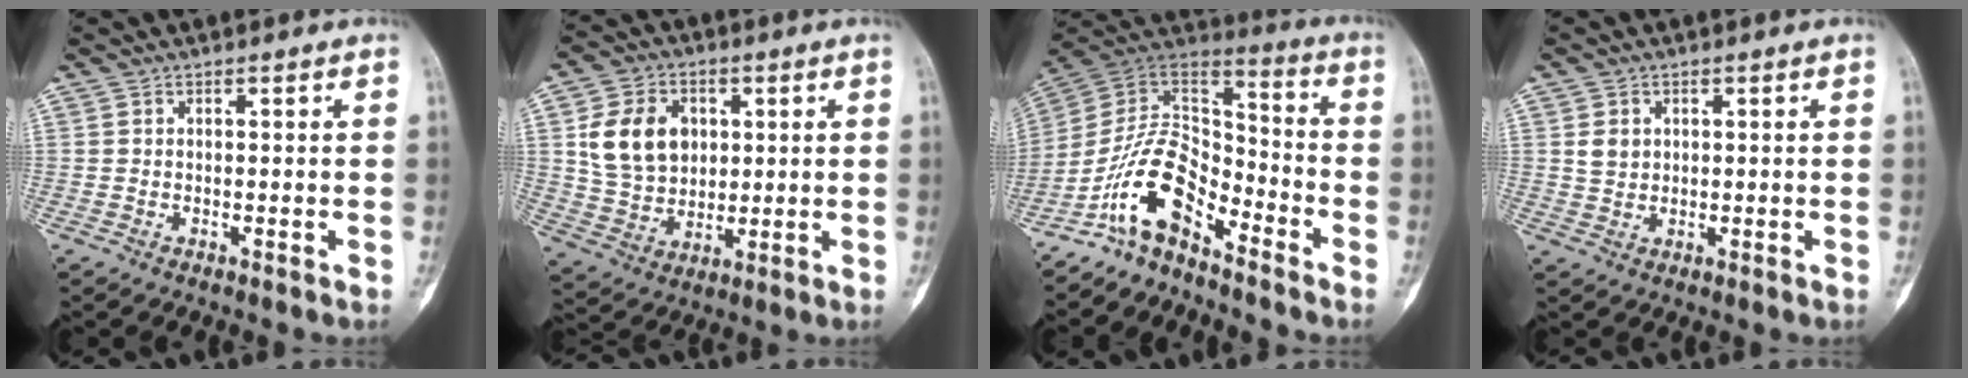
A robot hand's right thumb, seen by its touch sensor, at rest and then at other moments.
{"total": 13.1, "force": [2.9, 10.2, 7.7], "torque": [-0.105, -0.005, 0.059]}
{"total": 13.3, "force": [-8.7, 6.5, 7.8], "torque": [-0.119, 0.097, -0.176]}
{"total": 3.0, "force": [0.8, 2.5, 1.4], "torque": [-0.014, -0.002, 0.019]}